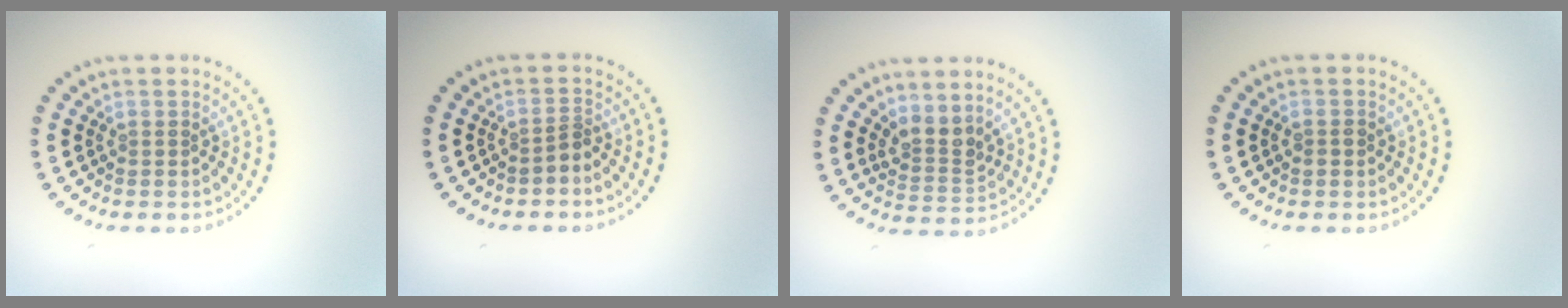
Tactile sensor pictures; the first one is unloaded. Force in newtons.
{"total": 1.1, "press": 0.7, "slide": 0.9}
{"total": 2.7, "press": 2.0, "slide": 1.8}
{"total": 0.9, "press": 0.9, "slide": 0.1}